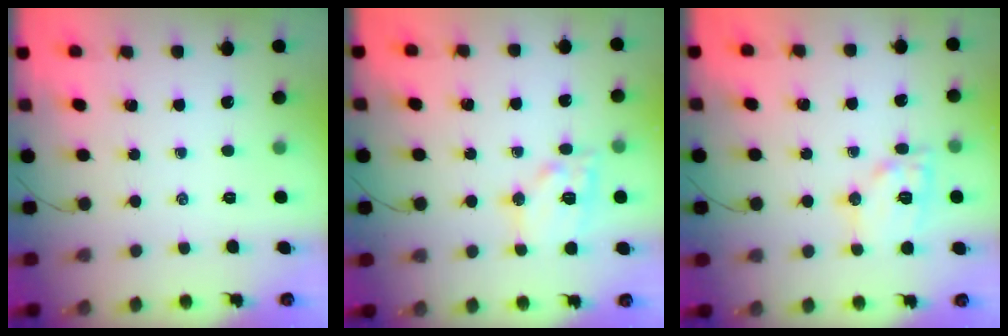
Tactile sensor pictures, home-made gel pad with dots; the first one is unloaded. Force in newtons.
{"total": 12.6, "press": 12.5, "slide": 1.5}
{"total": 11.3, "press": 11.3, "slide": 0.7}